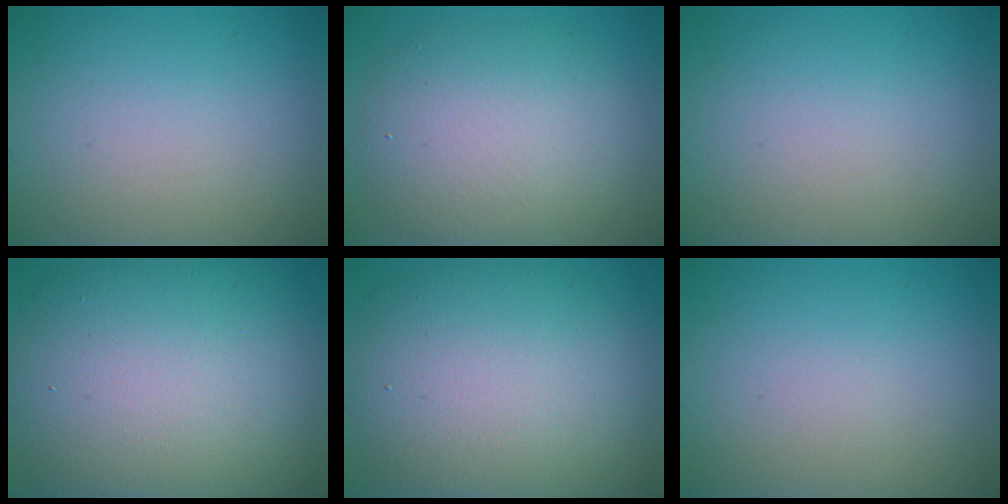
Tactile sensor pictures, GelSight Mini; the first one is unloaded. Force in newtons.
{"total": 7.5, "press": 7.5, "slide": 0.5}
{"total": 0.0}
{"total": 14.5, "press": 14.5, "slide": 0.5}
{"total": 11.6, "press": 11.5, "slide": 0.9}
{"total": 0.0}